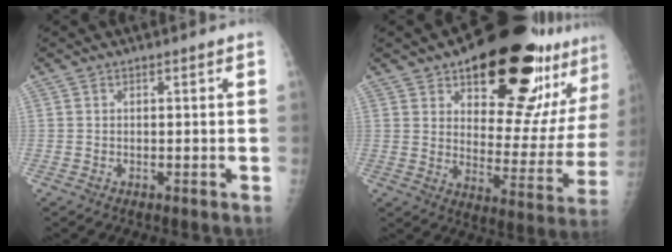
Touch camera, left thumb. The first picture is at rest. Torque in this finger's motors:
{"motor_torque": [0.53, 0.75, 1.50, -1.26, 0.27]}